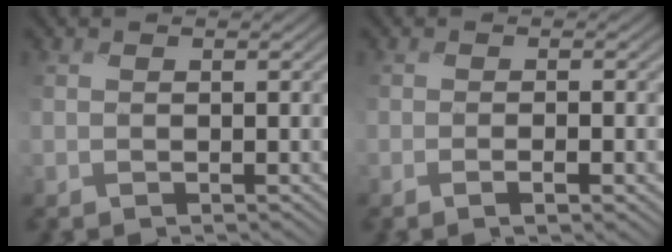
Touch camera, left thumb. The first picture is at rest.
{"total": 2.9, "force": [-1.1, 0.6, 2.6], "torque": [-0.045, 0.003, -0.022]}